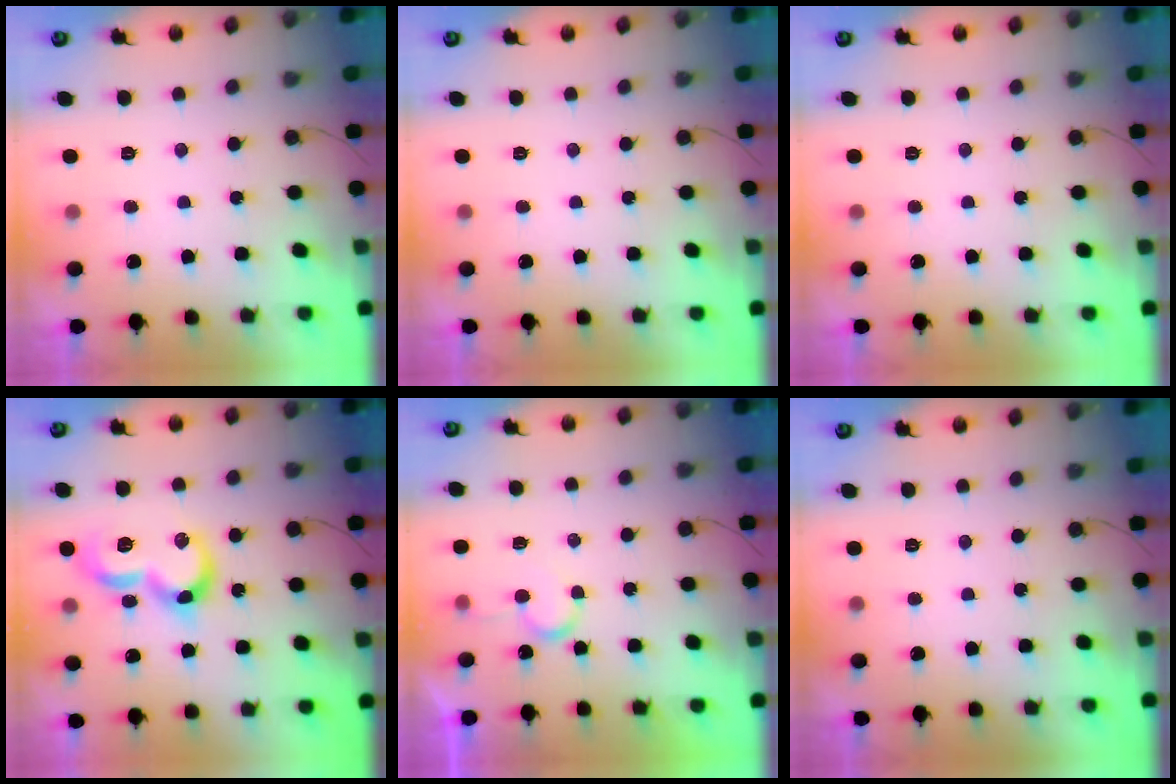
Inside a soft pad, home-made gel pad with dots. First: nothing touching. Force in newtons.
{"total": 0.0}
{"total": 0.0}
{"total": 13.8, "press": 13.7, "slide": 1.2}
{"total": 5.2, "press": 5.2, "slide": 0.3}
{"total": 0.0}